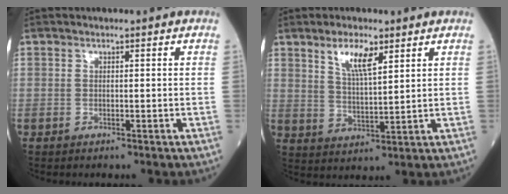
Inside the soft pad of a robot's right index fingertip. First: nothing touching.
{"total": 6.1, "force": [3.6, 1.4, 4.8], "torque": [-0.093, -0.002, 0.069]}